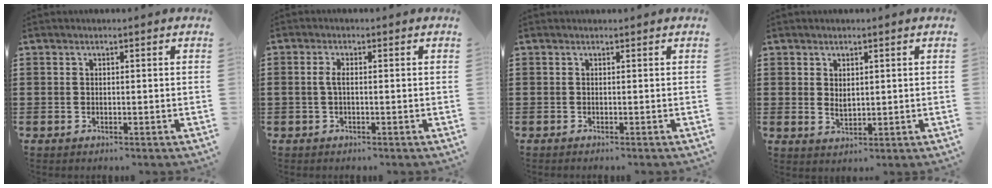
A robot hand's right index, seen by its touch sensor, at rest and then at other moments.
{"total": 1.9, "force": [-0.2, 0.6, 1.8], "torque": [-0.048, -0.004, -0.010]}
{"total": 0.0}
{"total": 1.8, "force": [0.9, 1.1, 1.0], "torque": [-0.021, 0.004, 0.017]}